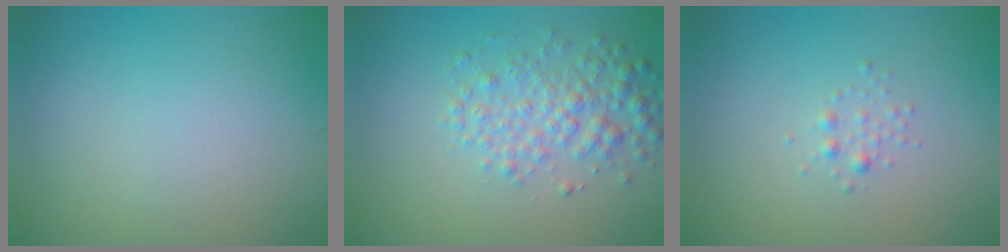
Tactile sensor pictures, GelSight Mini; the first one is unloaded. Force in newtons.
{"total": 3.4, "press": 3.4, "slide": 0.0}
{"total": 0.8, "press": 0.8, "slide": 0.0}